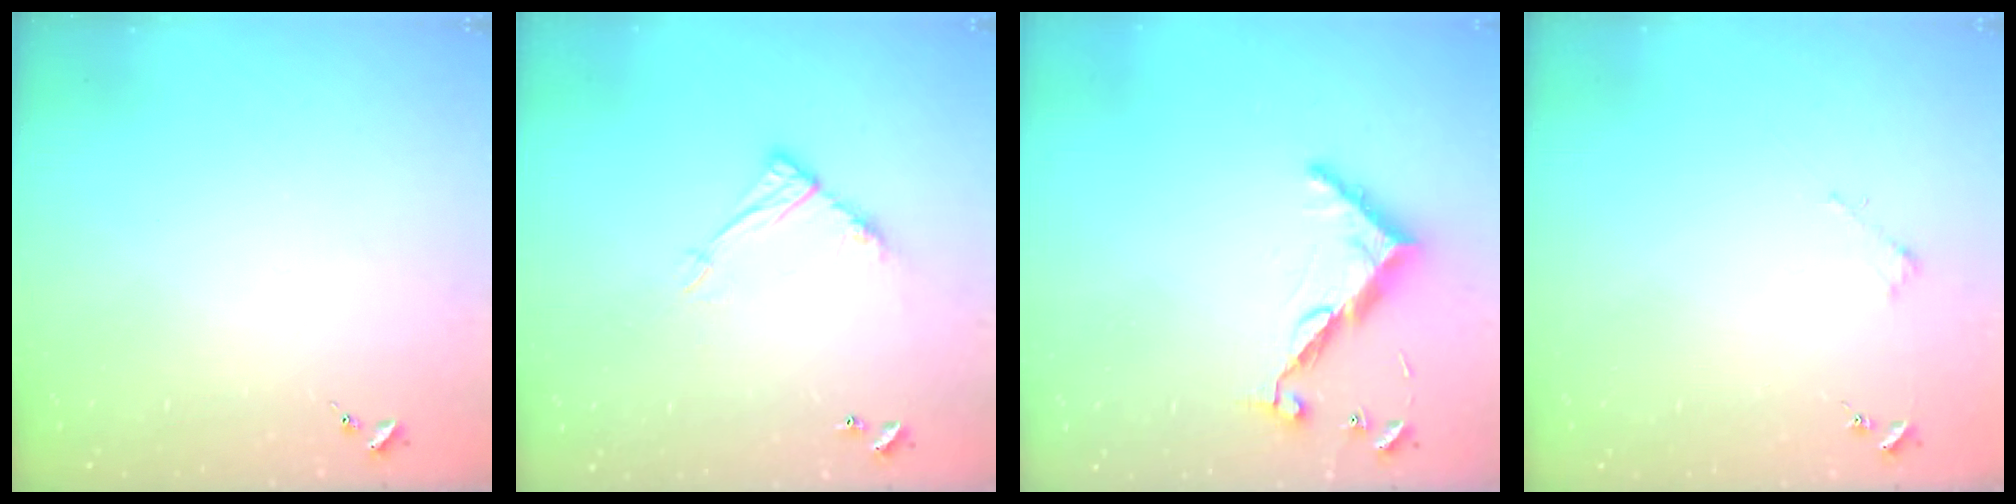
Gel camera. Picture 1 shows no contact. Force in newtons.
{"total": 11.1, "press": 11.0, "slide": 0.5}
{"total": 9.3, "press": 9.3, "slide": 0.3}
{"total": 1.8, "press": 1.8, "slide": 0.2}